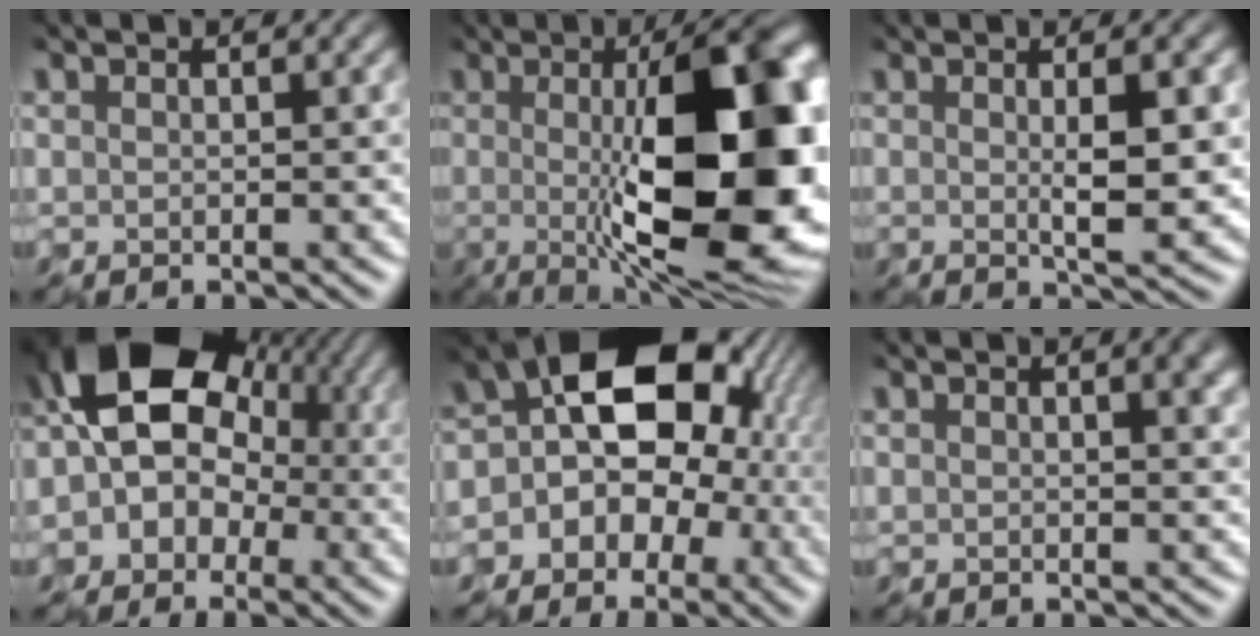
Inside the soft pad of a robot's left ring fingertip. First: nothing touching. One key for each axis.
{"total": 15.4, "fx": -0.8, "fy": 4.4, "fz": 14.7, "tx": -0.170, "ty": 0.003, "tz": -0.020}
{"total": 3.8, "fx": -0.1, "fy": 0.1, "fz": 3.8, "tx": -0.059, "ty": -0.007, "tz": -0.001}
{"total": 12.7, "fx": 0.8, "fy": 10.9, "fz": 6.4, "tx": -0.089, "ty": 0.020, "tz": -0.030}
{"total": 13.8, "fx": -0.4, "fy": 11.1, "fz": 8.2, "tx": -0.092, "ty": 0.010, "tz": -0.048}
{"total": 2.5, "fx": 1.2, "fy": 0.8, "fz": 2.0, "tx": -0.034, "ty": -0.001, "tz": 0.025}